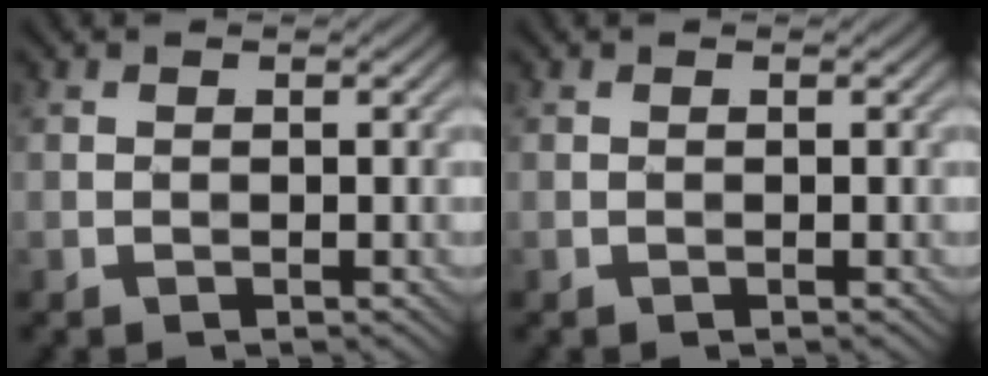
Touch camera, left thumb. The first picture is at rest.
{"total": 0.0}